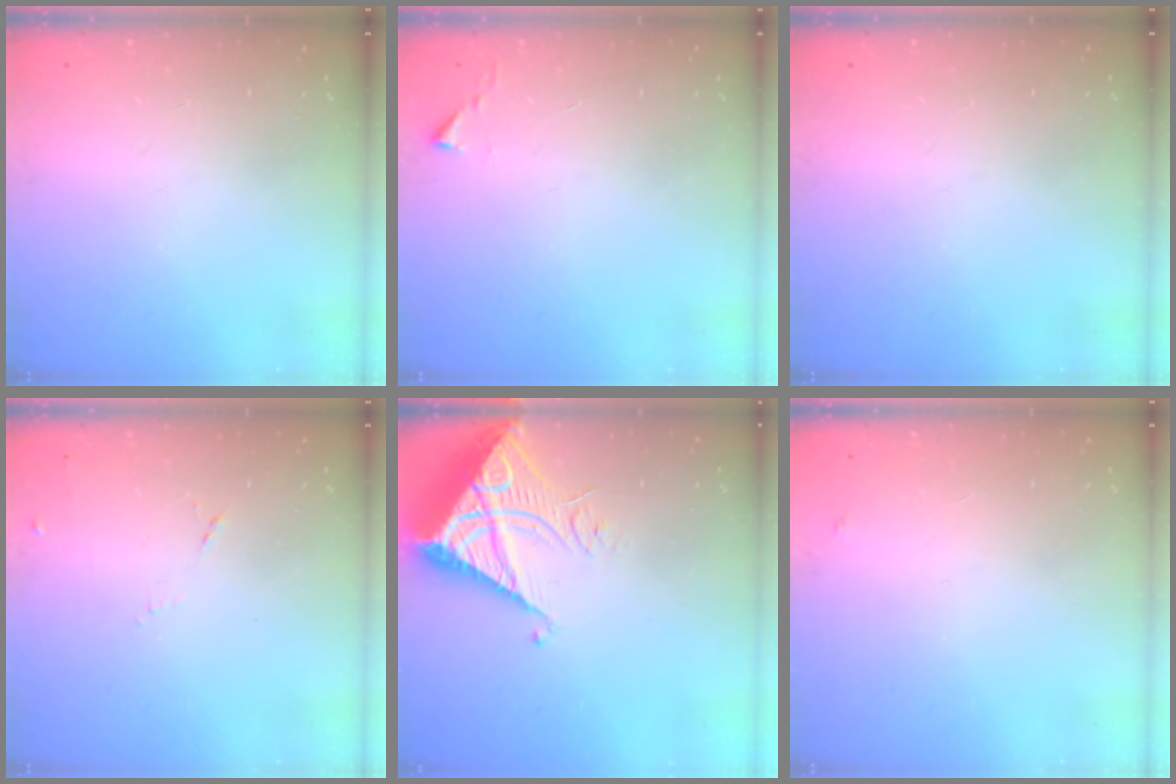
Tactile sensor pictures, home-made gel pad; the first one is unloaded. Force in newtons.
{"total": 1.1, "press": 1.1, "slide": 0.1}
{"total": 0.0}
{"total": 4.4, "press": 4.3, "slide": 1.0}
{"total": 9.8, "press": 9.8, "slide": 1.0}
{"total": 3.8, "press": 3.8, "slide": 0.2}